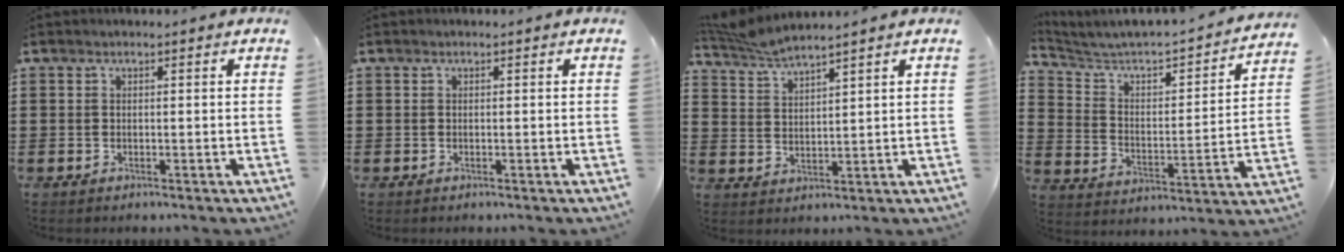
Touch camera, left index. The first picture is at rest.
{"total": 0.0}
{"total": 4.0, "force": [3.8, -0.4, 1.3], "torque": [-0.039, -0.014, 0.069]}
{"total": 3.6, "force": [2.9, 1.4, 1.6], "torque": [-0.054, -0.031, 0.035]}